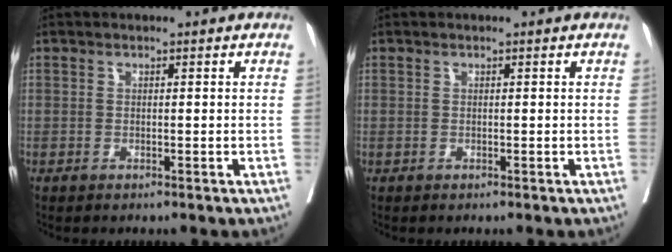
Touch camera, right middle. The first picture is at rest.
{"total": 0.0}